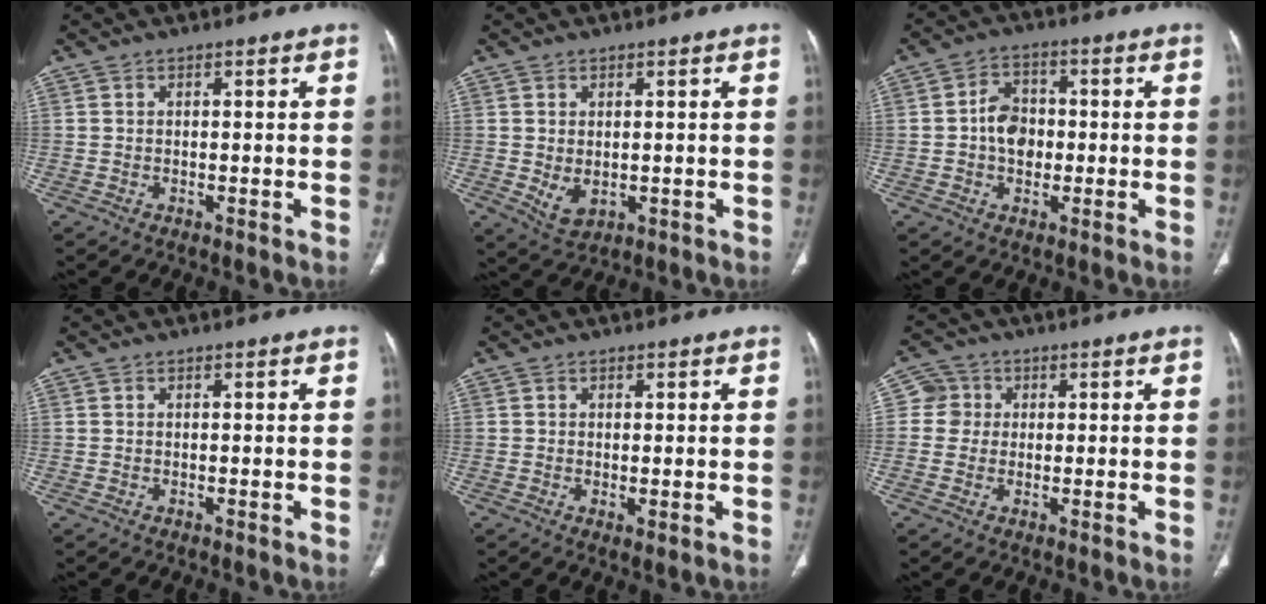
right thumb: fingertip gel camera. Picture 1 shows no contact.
{"total": 4.0, "force": [-0.3, 2.6, 3.0], "torque": [-0.052, -0.008, 0.011]}
{"total": 6.8, "force": [-0.5, 5.2, 4.3], "torque": [-0.048, 0.015, -0.014]}
{"total": 0.0}
{"total": 1.5, "force": [-0.2, 0.6, 1.3], "torque": [-0.028, -0.007, 0.000]}
{"total": 3.9, "force": [0.6, 3.9, 0.4], "torque": [0.021, 0.007, 0.003]}